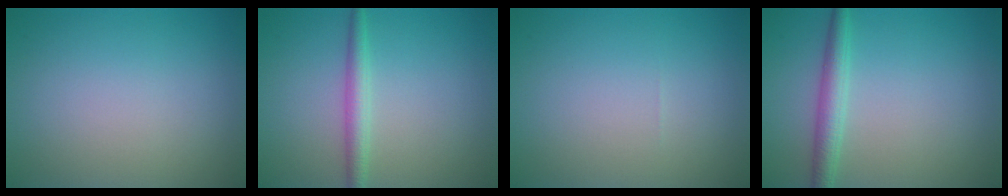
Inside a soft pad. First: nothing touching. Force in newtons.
{"total": 2.2, "press": 2.2, "slide": 0.0}
{"total": 0.0}
{"total": 2.6, "press": 2.6, "slide": 0.0}